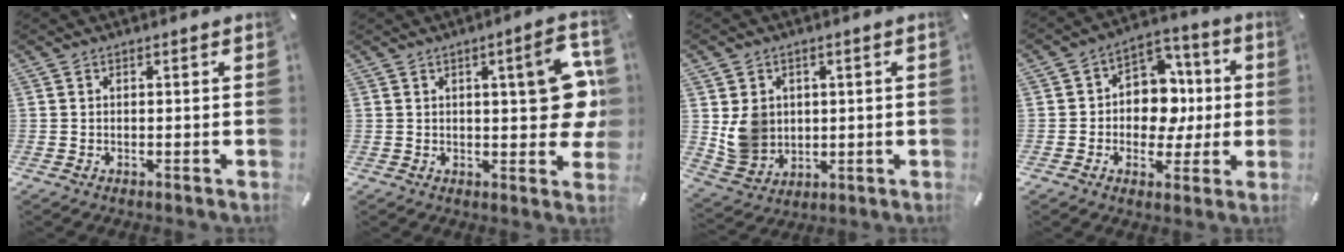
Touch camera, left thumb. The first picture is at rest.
{"total": 13.4, "force": [2.1, 4.8, 12.3], "torque": [-0.146, -0.009, 0.031]}
{"total": 7.7, "force": [1.7, 7.3, 1.7], "torque": [-0.036, -0.004, 0.040]}
{"total": 11.5, "force": [-0.6, 10.1, 5.5], "torque": [-0.081, 0.004, -0.004]}